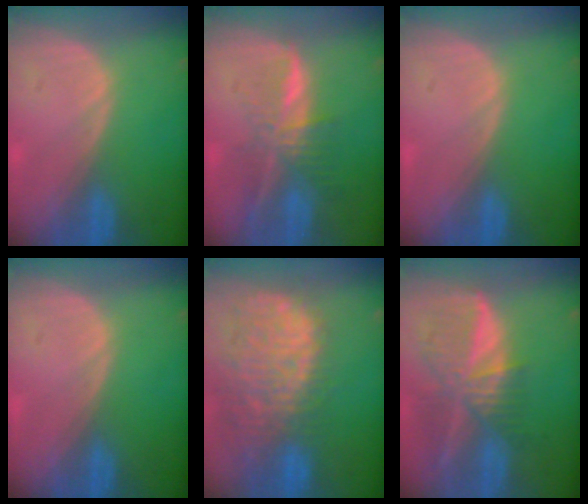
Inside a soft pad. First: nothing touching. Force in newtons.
{"total": 7.4, "press": 6.2, "slide": 3.9}
{"total": 0.0}
{"total": 0.0}
{"total": 14.1, "press": 11.6, "slide": 8.1}
{"total": 9.2, "press": 8.0, "slide": 4.6}